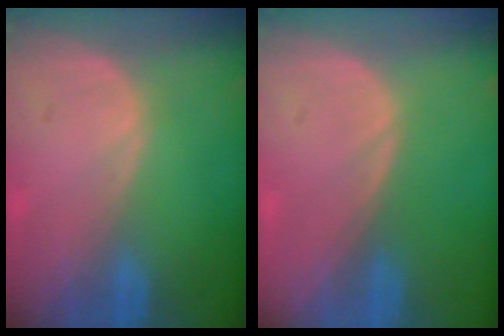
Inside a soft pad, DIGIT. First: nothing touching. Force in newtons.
{"total": 0.0}